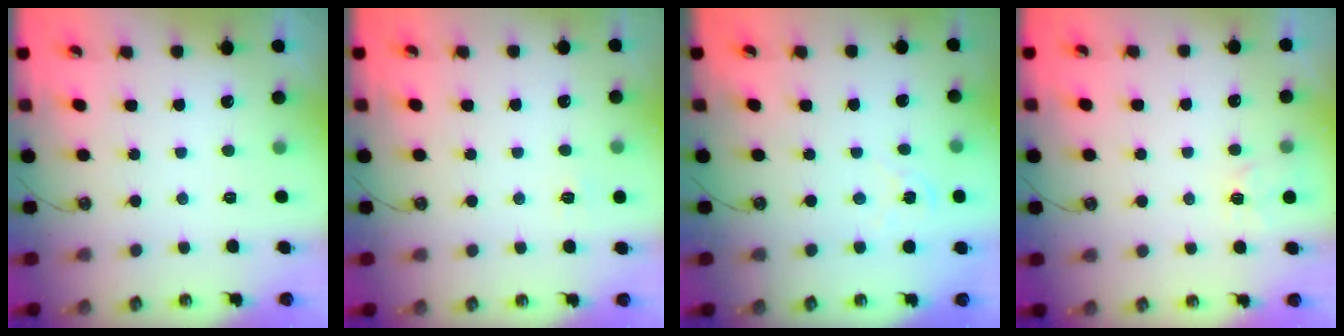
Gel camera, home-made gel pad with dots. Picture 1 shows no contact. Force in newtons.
{"total": 3.9, "press": 3.9, "slide": 0.5}
{"total": 2.2, "press": 2.2, "slide": 0.3}
{"total": 4.7, "press": 4.6, "slide": 0.6}